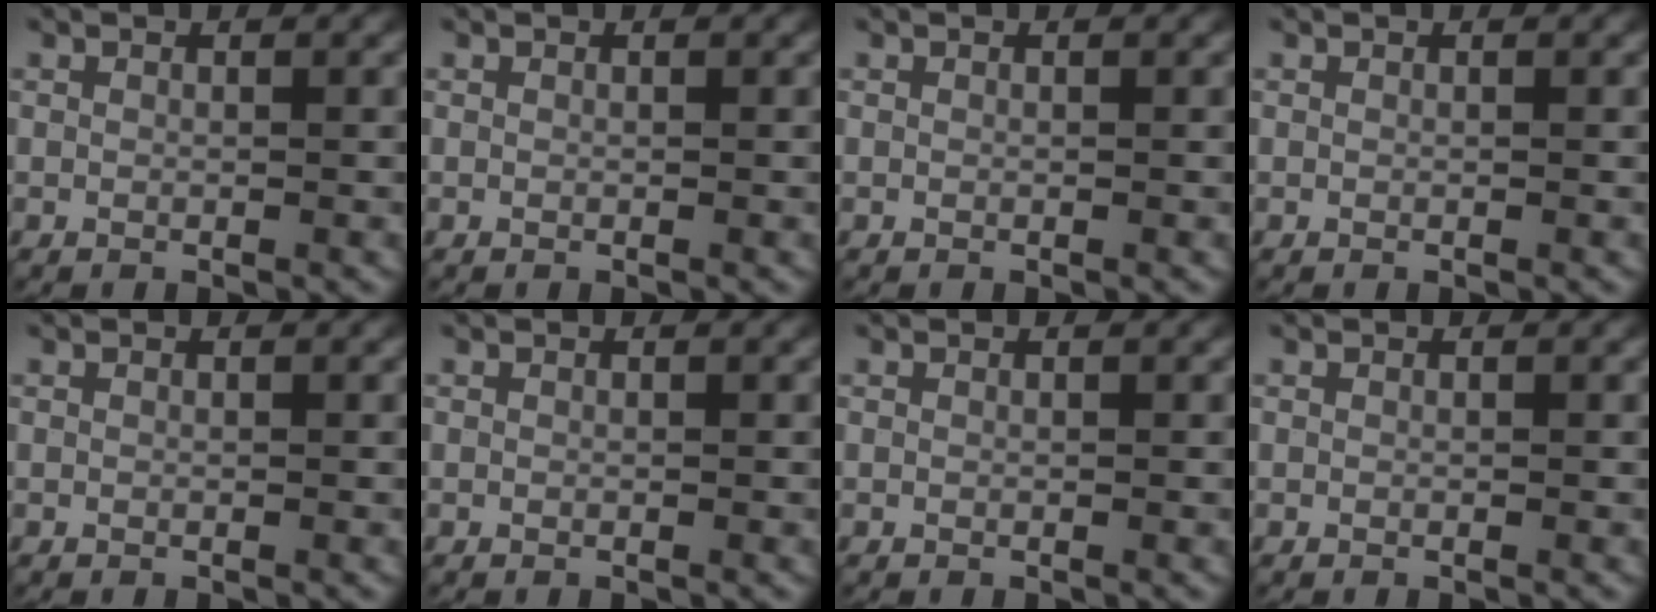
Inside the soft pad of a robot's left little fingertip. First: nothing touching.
{"total": 0.0}
{"total": 0.0}
{"total": 0.0}
{"total": 0.0}
{"total": 0.0}
{"total": 0.0}
{"total": 0.0}